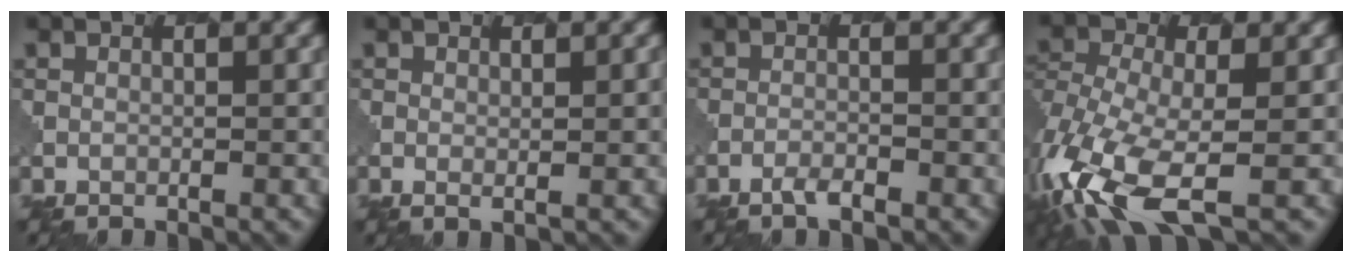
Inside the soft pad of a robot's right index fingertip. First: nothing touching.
{"total": 1.6, "force": [0.5, 0.4, 1.4], "torque": [-0.016, -0.003, 0.011]}
{"total": 1.4, "force": [-1.1, 0.3, 0.8], "torque": [-0.017, 0.001, -0.022]}
{"total": 9.4, "force": [-4.4, 3.8, 7.3], "torque": [-0.171, -0.018, -0.090]}